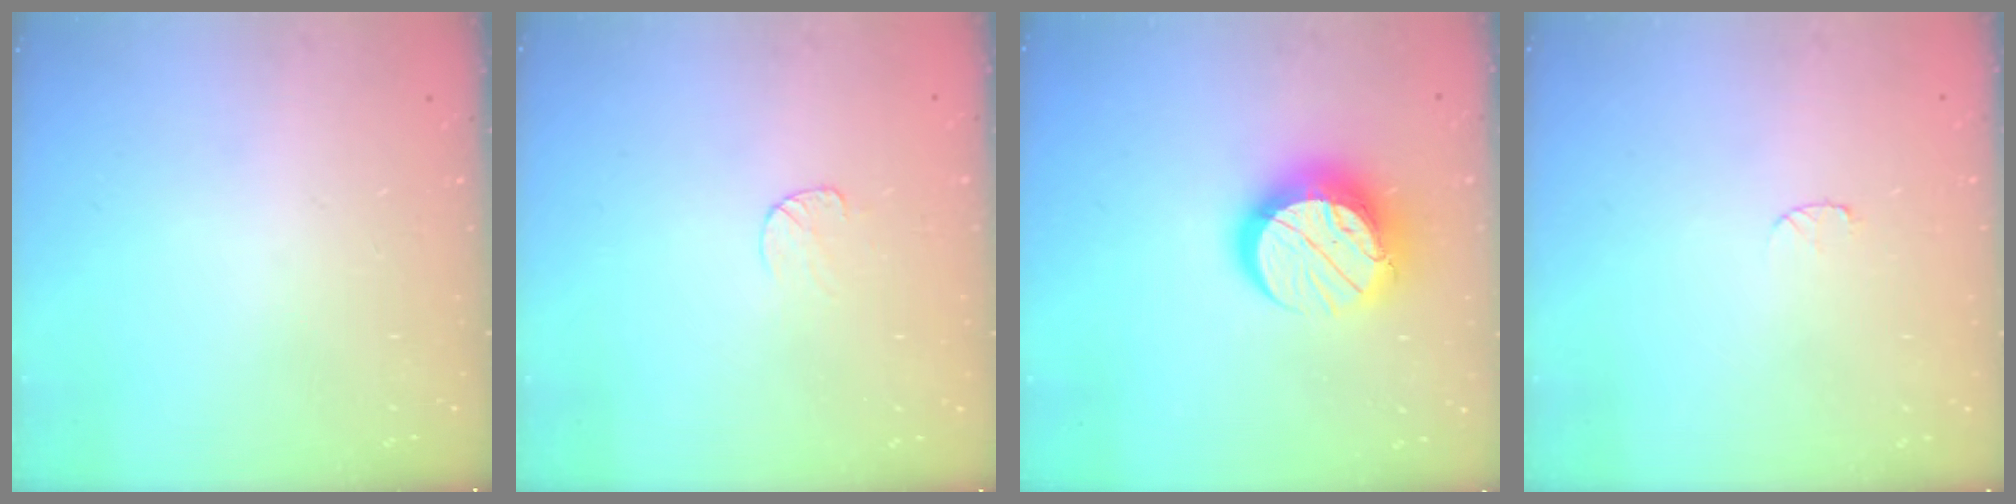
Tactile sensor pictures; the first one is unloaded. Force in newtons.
{"total": 4.4, "press": 4.4, "slide": 0.4}
{"total": 13.4, "press": 13.3, "slide": 1.4}
{"total": 3.1, "press": 3.0, "slide": 0.3}